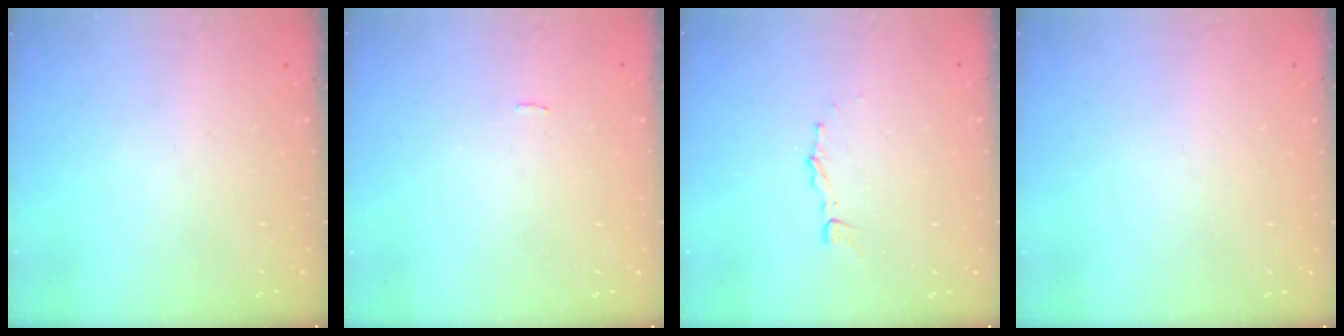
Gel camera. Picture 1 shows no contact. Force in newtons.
{"total": 0.0}
{"total": 2.6, "press": 2.6, "slide": 0.2}
{"total": 0.0}